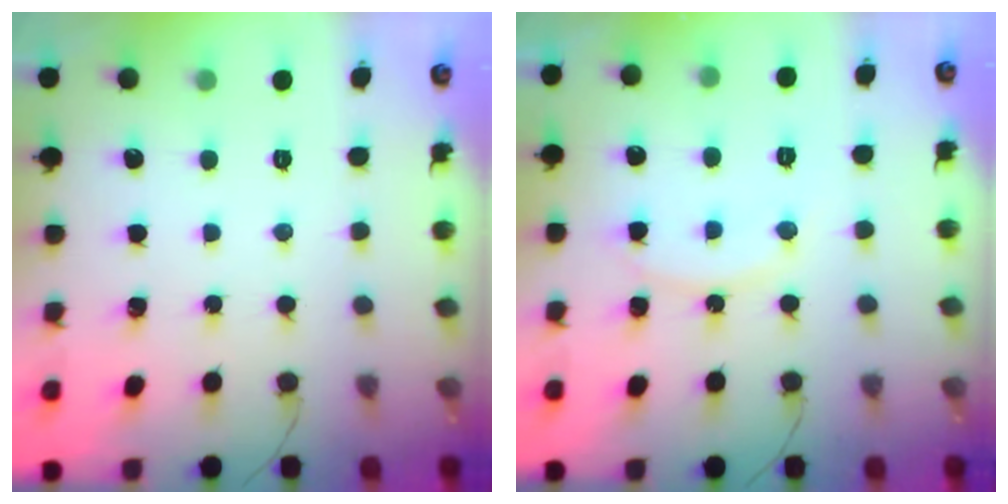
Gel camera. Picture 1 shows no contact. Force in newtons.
{"total": 10.2, "press": 10.1, "slide": 0.7}